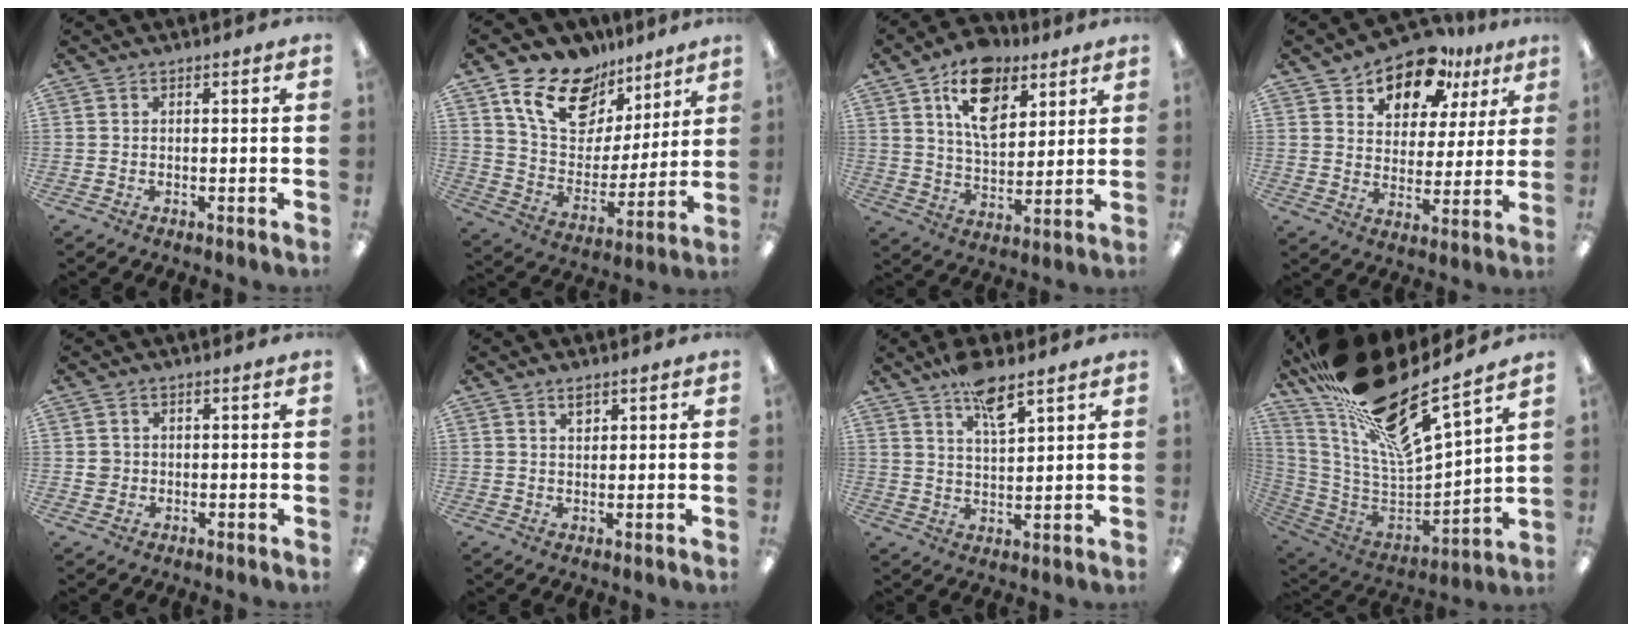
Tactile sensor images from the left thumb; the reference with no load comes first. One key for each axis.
{"total": 18.3, "fx": 11.9, "fy": 11.3, "fz": 8.2, "tx": -0.154, "ty": -0.058, "tz": 0.218}
{"total": 14.4, "fx": 8.2, "fy": 8.5, "fz": 8.3, "tx": -0.119, "ty": -0.028, "tz": 0.144}
{"total": 11.6, "fx": 8.8, "fy": 6.5, "fz": 3.8, "tx": -0.066, "ty": -0.062, "tz": 0.160}
{"total": 2.3, "fx": 0.0, "fy": 2.2, "fz": 0.4, "tx": -0.002, "ty": 0.001, "tz": -0.005}
{"total": 2.4, "fx": 1.6, "fy": 1.2, "fz": 1.2, "tx": -0.011, "ty": -0.006, "tz": 0.026}
{"total": 8.4, "fx": 6.1, "fy": 2.5, "fz": 5.3, "tx": -0.094, "ty": -0.029, "tz": 0.106}
{"total": 24.1, "fx": 17.8, "fy": 5.8, "fz": 15.2, "tx": -0.258, "ty": -0.126, "tz": 0.296}